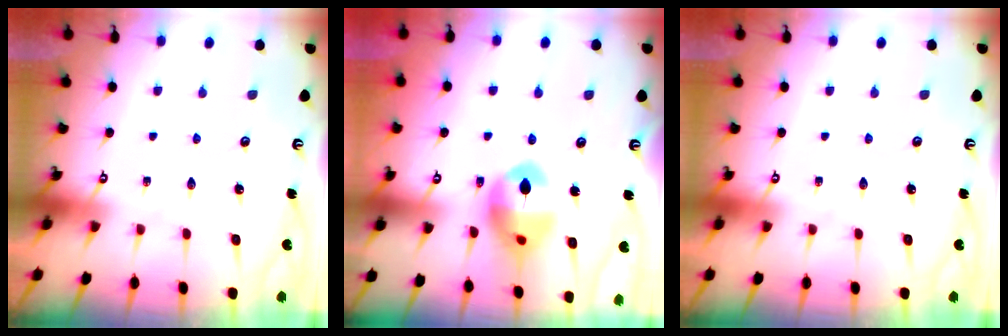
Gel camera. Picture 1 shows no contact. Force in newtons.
{"total": 14.4, "press": 14.3, "slide": 1.7}
{"total": 0.0}